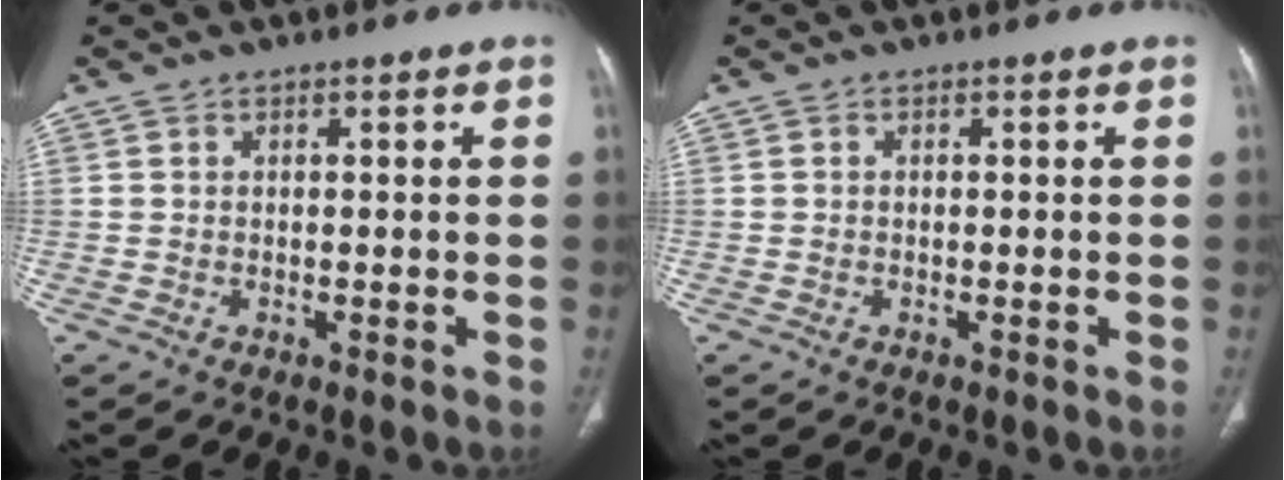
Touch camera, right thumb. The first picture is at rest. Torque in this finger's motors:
{"motor_torque": [-0.20, 0.01, -0.31, 0.21, 0.04]}